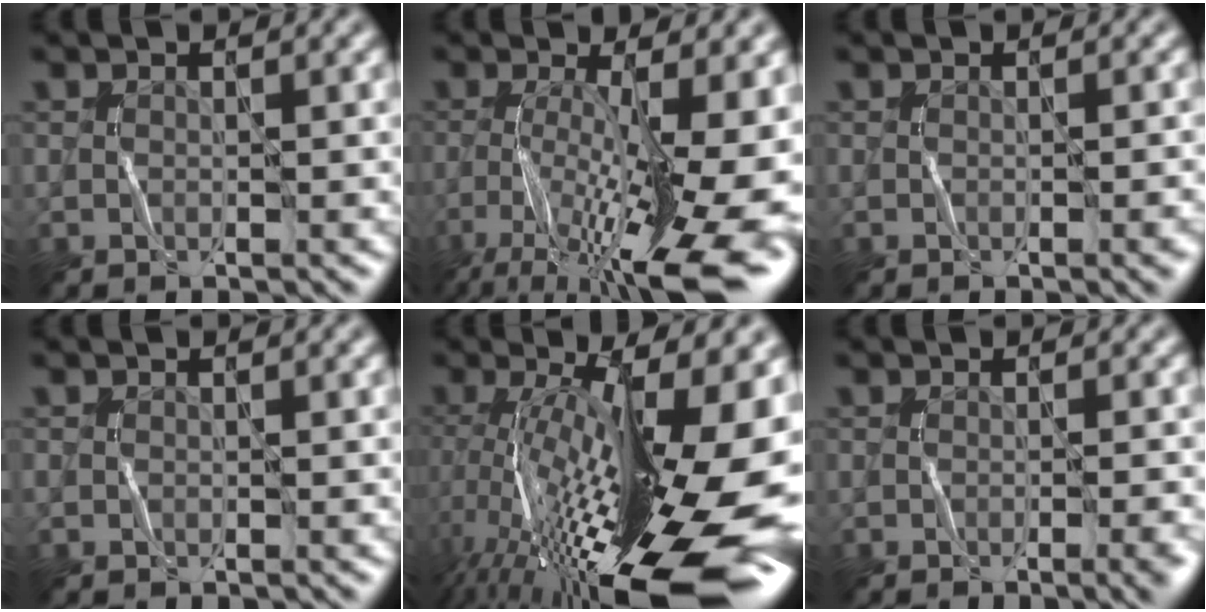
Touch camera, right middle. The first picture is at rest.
{"total": 12.8, "force": [-5.7, 3.4, 10.9], "torque": [-0.193, -0.016, -0.096]}
{"total": 2.2, "force": [-0.5, 0.9, 1.9], "torque": [-0.001, 0.010, -0.004]}
{"total": 0.0}
{"total": 20.2, "force": [-3.9, 6.1, 18.9], "torque": [-0.269, -0.010, -0.062]}
{"total": 4.8, "force": [-1.3, 2.2, 4.0], "torque": [-0.008, 0.007, -0.007]}